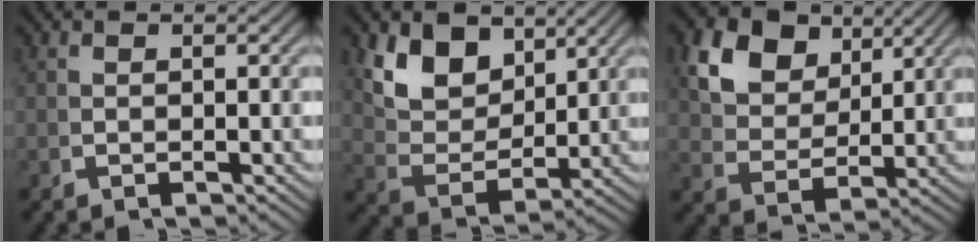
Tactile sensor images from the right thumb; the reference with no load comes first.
{"total": 7.6, "force": [2.8, 4.8, 5.2], "torque": [-0.107, -0.018, 0.058]}
{"total": 8.6, "force": [3.7, 5.9, 5.1], "torque": [-0.116, -0.013, 0.072]}